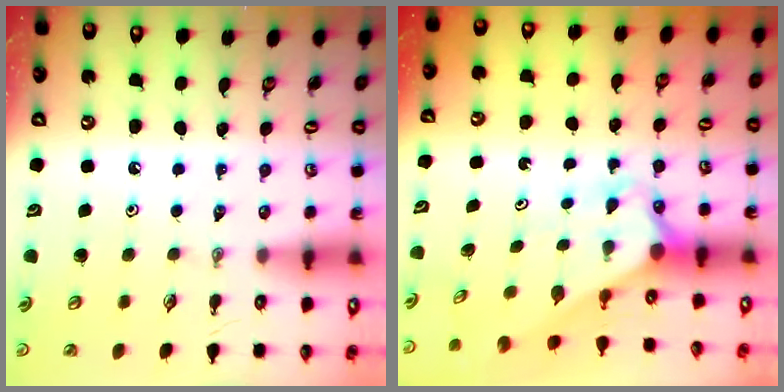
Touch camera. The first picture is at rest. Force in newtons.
{"total": 2.6, "press": 2.6, "slide": 0.2}